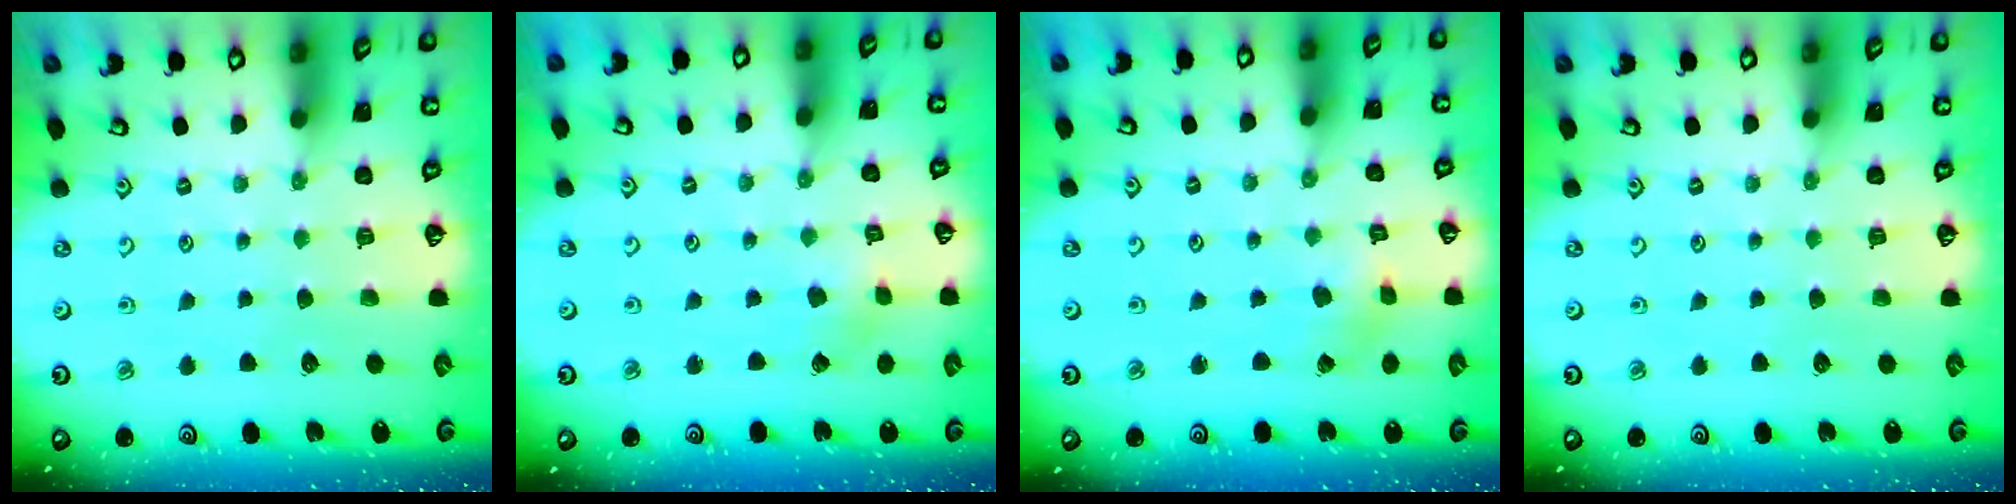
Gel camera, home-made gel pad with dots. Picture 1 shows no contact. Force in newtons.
{"total": 1.8, "press": 1.8, "slide": 0.2}
{"total": 1.3, "press": 1.3, "slide": 0.2}
{"total": 0.0}